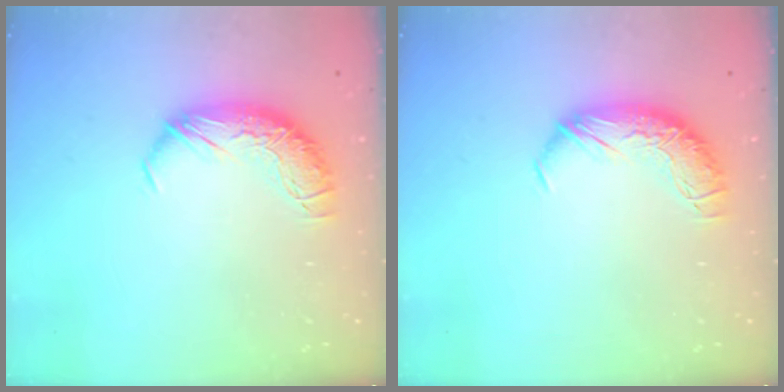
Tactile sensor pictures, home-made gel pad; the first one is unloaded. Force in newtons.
{"total": 0.0}